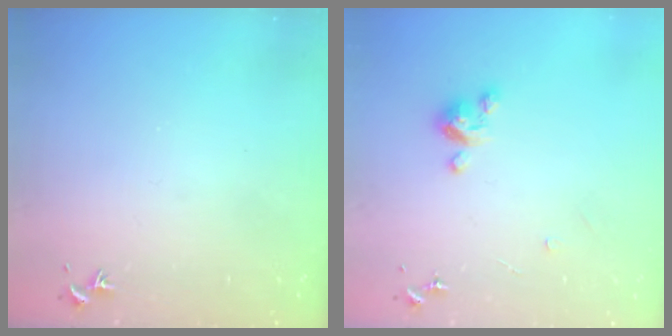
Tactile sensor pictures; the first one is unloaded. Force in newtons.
{"total": 5.0, "press": 5.0, "slide": 0.3}